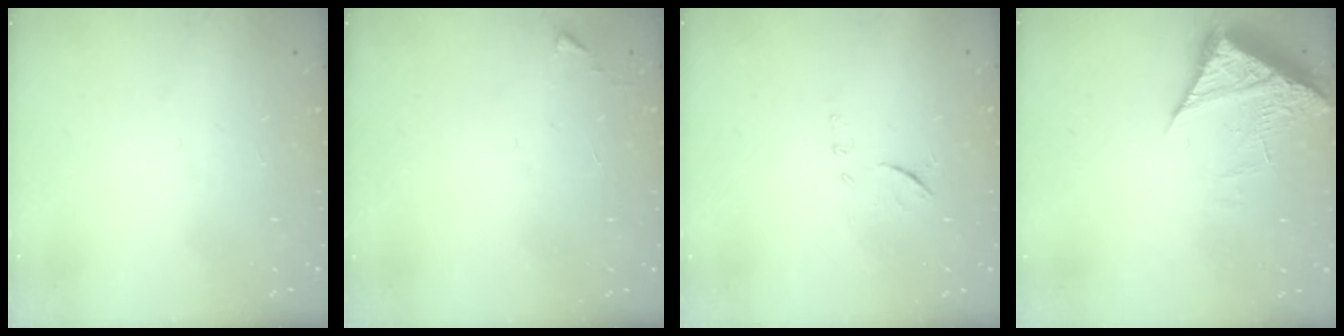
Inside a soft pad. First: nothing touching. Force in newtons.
{"total": 2.7, "press": 2.7, "slide": 0.5}
{"total": 8.2, "press": 8.2, "slide": 0.6}
{"total": 7.2, "press": 7.2, "slide": 0.8}